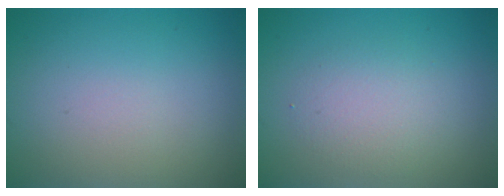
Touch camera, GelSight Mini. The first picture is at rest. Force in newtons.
{"total": 2.5, "press": 2.5, "slide": 0.2}